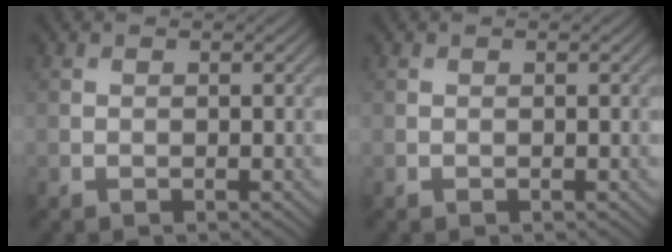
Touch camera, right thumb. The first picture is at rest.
{"total": 0.0}